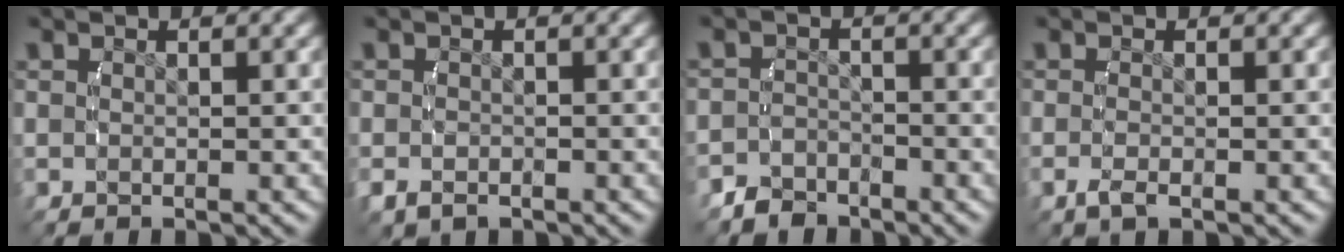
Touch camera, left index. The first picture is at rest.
{"total": 1.3, "force": [-0.9, 0.7, 0.5], "torque": [-0.021, -0.010, -0.011]}
{"total": 3.0, "force": [-2.7, 1.2, 0.0], "torque": [0.001, -0.013, -0.046]}
{"total": 1.4, "force": [-0.8, -0.1, 1.1], "torque": [-0.028, -0.006, -0.012]}